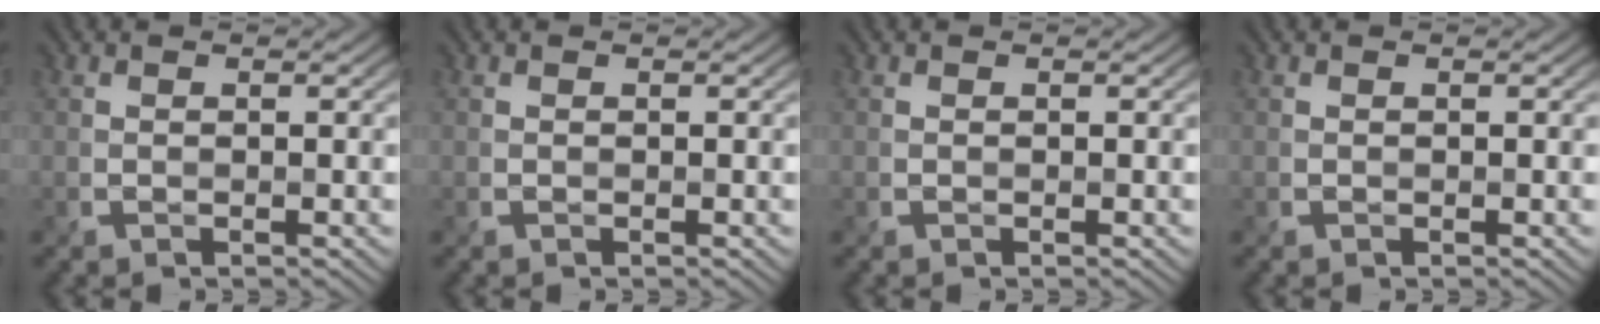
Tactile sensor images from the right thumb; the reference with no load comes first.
{"total": 0.0}
{"total": 0.0}
{"total": 0.0}